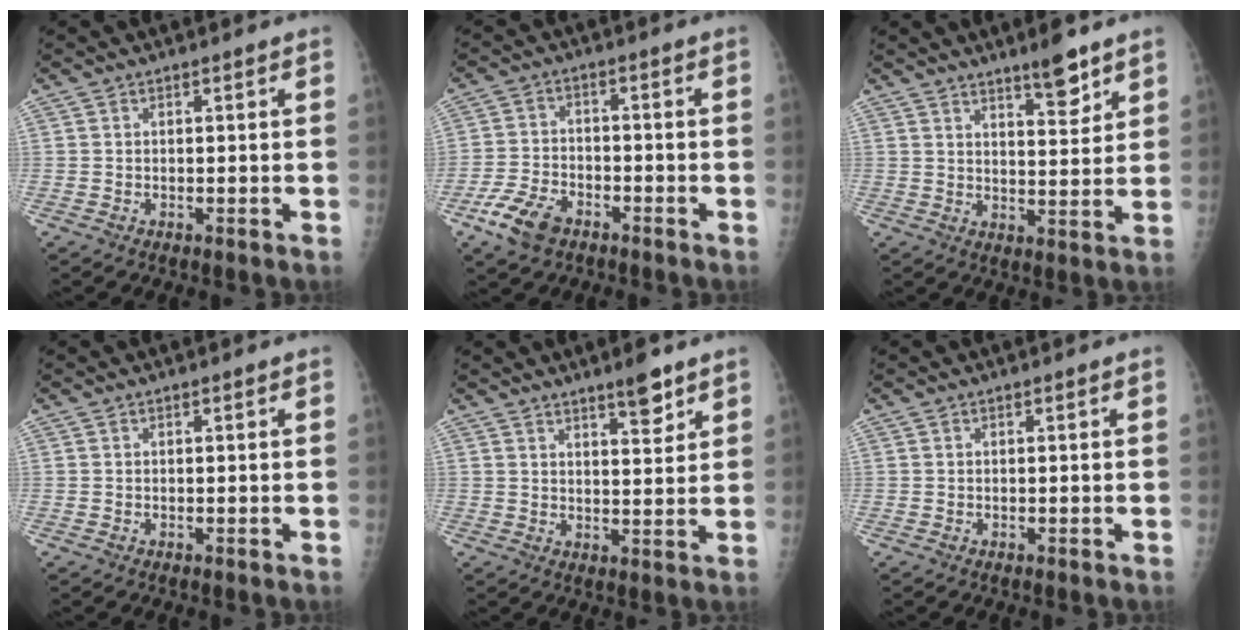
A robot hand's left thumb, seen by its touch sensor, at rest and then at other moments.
{"total": 8.1, "force": [-4.9, 4.6, 4.4], "torque": [-0.089, 0.015, -0.092]}
{"total": 6.7, "force": [5.0, 1.6, 4.2], "torque": [-0.051, -0.038, 0.077]}
{"total": 0.0}
{"total": 5.5, "force": [3.9, 1.3, 3.6], "torque": [-0.043, -0.029, 0.059]}
{"total": 0.0}